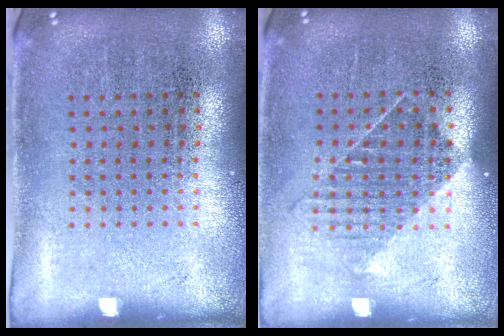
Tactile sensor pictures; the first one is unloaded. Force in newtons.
{"total": 1.1, "press": 0.9, "slide": 0.6}